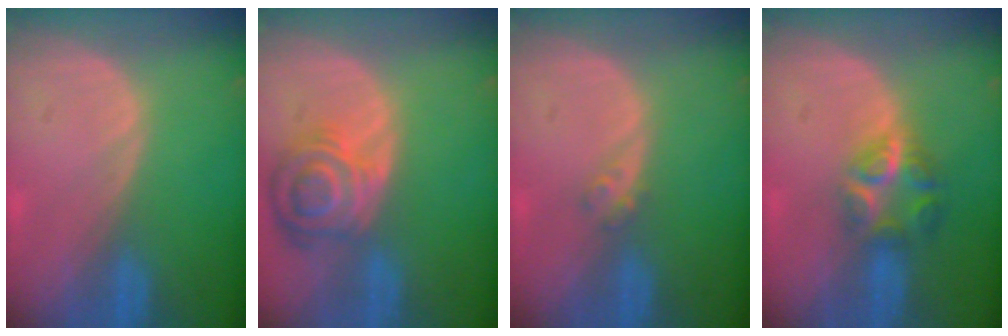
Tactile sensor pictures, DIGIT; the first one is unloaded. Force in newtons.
{"total": 8.3, "press": 7.3, "slide": 3.9}
{"total": 1.6, "press": 1.4, "slide": 0.8}
{"total": 6.1, "press": 5.5, "slide": 2.6}